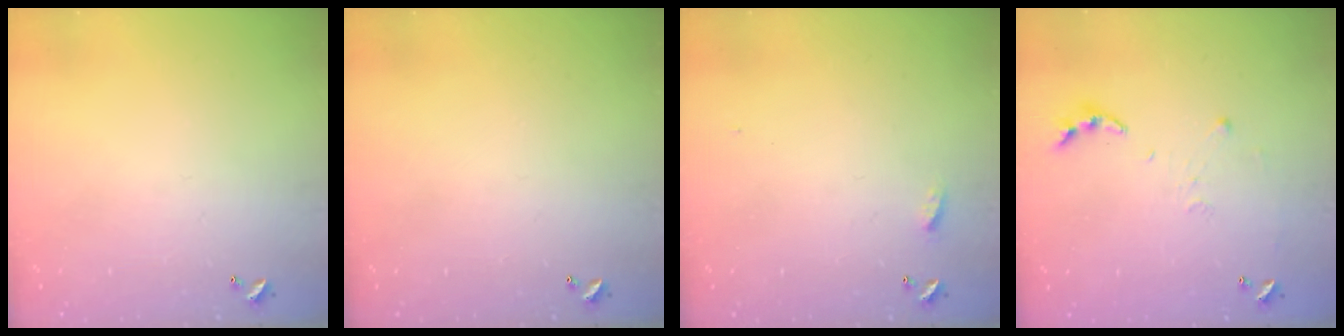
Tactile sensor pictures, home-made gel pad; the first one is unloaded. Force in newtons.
{"total": 0.0}
{"total": 4.3, "press": 4.3, "slide": 0.5}
{"total": 5.8, "press": 5.8, "slide": 0.6}